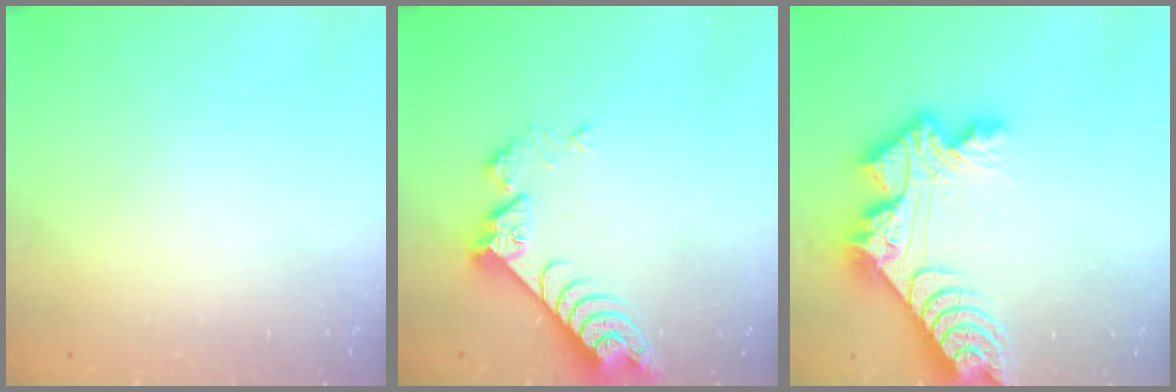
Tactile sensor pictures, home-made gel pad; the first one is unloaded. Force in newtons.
{"total": 8.0, "press": 8.0, "slide": 0.8}
{"total": 14.9, "press": 14.8, "slide": 1.5}